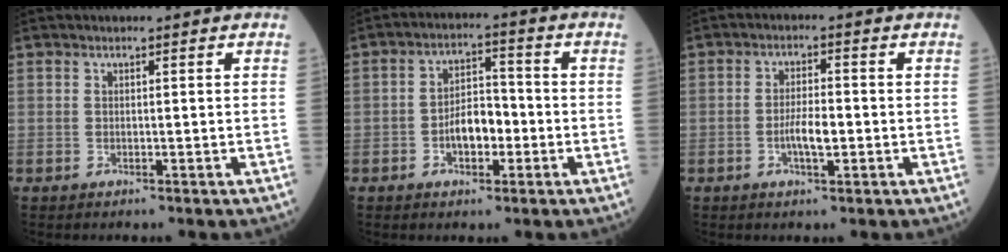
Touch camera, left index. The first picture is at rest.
{"total": 5.9, "force": [-2.0, 3.1, 4.6], "torque": [-0.085, 0.016, -0.037]}
{"total": 4.0, "force": [-1.2, 1.1, 3.6], "torque": [-0.070, 0.001, -0.023]}